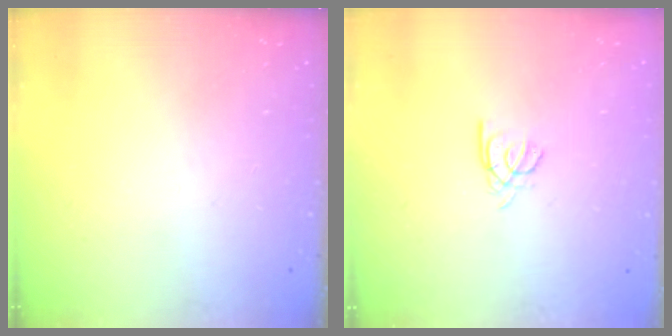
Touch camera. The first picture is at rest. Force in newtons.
{"total": 2.4, "press": 2.4, "slide": 0.4}